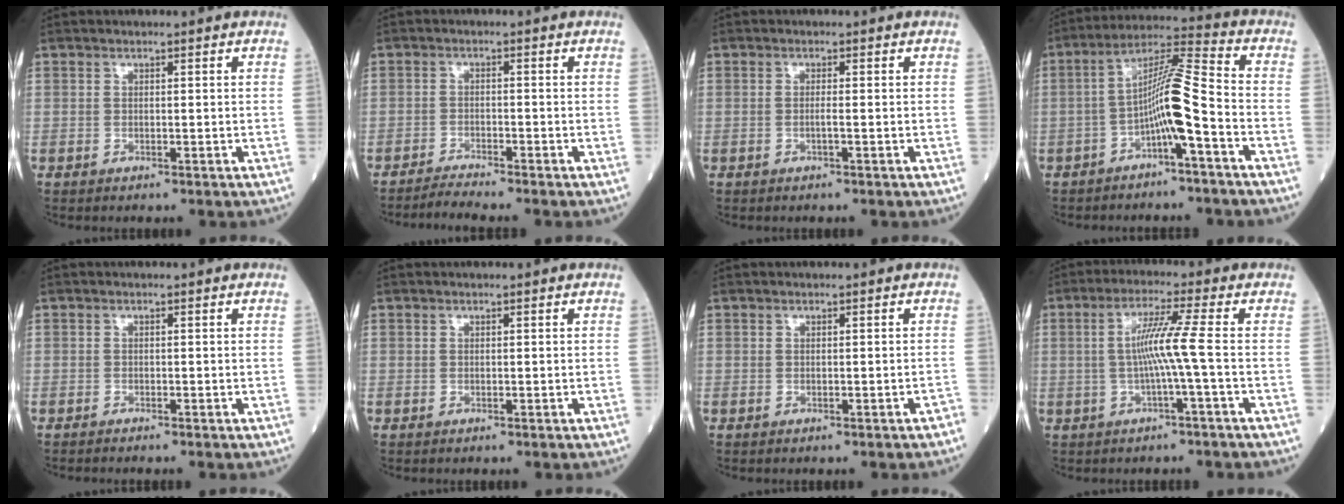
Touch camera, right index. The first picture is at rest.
{"total": 3.1, "force": [-2.9, -1.3, 0.2], "torque": [-0.013, -0.017, -0.056]}
{"total": 0.9, "force": [-0.3, -0.2, 0.9], "torque": [-0.015, 0.001, -0.007]}
{"total": 9.0, "force": [-3.3, -0.1, 8.4], "torque": [-0.151, 0.025, -0.061]}
{"total": 1.1, "force": [-1.0, -0.2, 0.3], "torque": [-0.006, 0.000, -0.018]}
{"total": 0.0}
{"total": 1.0, "force": [-0.8, 0.1, 0.6], "torque": [-0.005, -0.001, -0.008]}
{"total": 6.1, "force": [-0.7, -1.5, 5.9], "torque": [-0.116, 0.009, -0.010]}